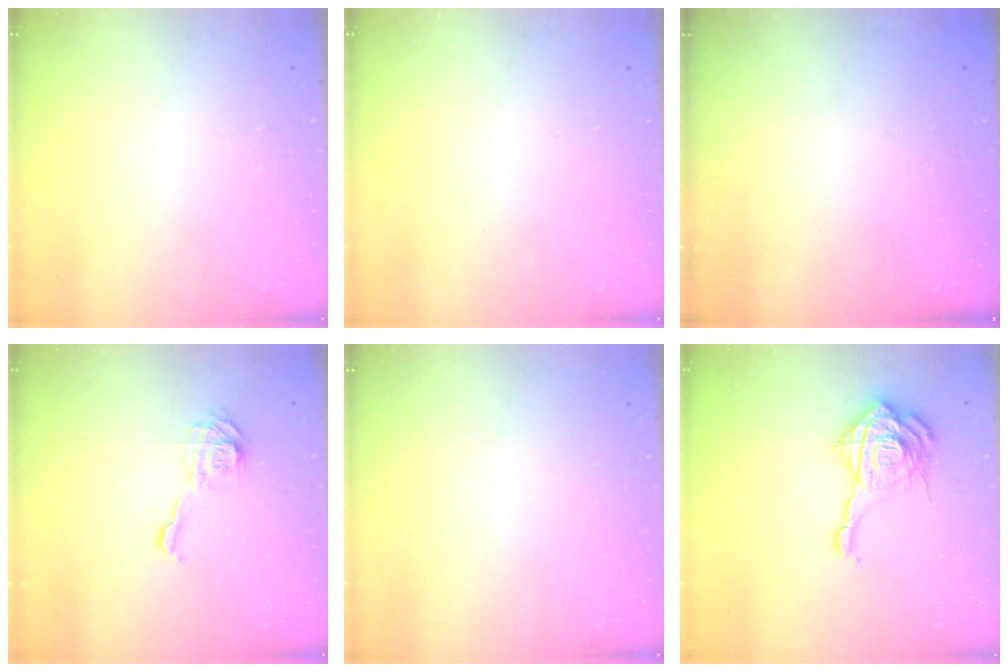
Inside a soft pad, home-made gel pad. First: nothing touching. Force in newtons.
{"total": 0.0}
{"total": 2.4, "press": 2.3, "slide": 0.8}
{"total": 9.6, "press": 9.6, "slide": 0.5}
{"total": 0.0}
{"total": 16.9, "press": 16.8, "slide": 1.7}